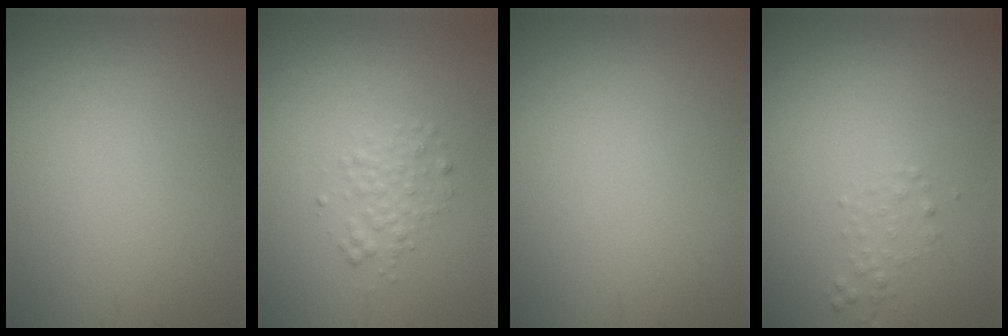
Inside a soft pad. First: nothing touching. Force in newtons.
{"total": 1.7, "press": 1.7, "slide": 0.0}
{"total": 0.0}
{"total": 1.0, "press": 1.0, "slide": 0.1}